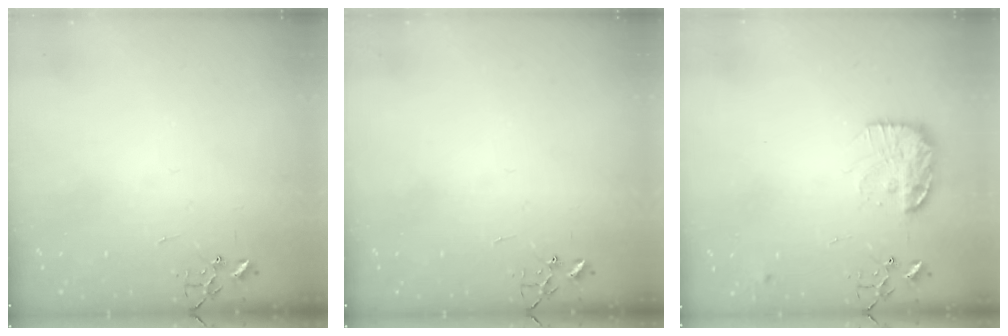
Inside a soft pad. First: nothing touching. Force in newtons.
{"total": 0.0}
{"total": 15.5, "press": 15.5, "slide": 1.1}